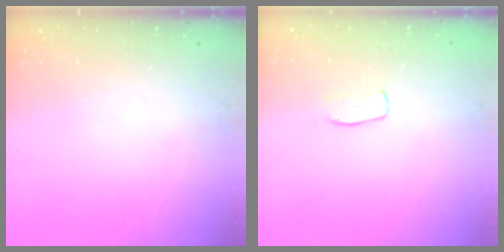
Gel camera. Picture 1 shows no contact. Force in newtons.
{"total": 3.5, "press": 3.4, "slide": 0.2}